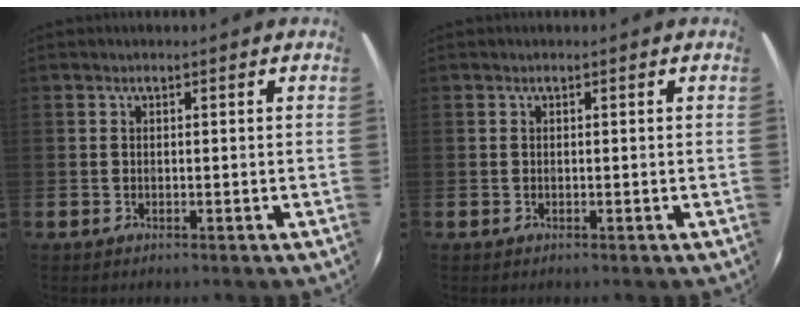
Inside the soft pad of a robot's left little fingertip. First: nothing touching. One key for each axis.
{"total": 0.0}